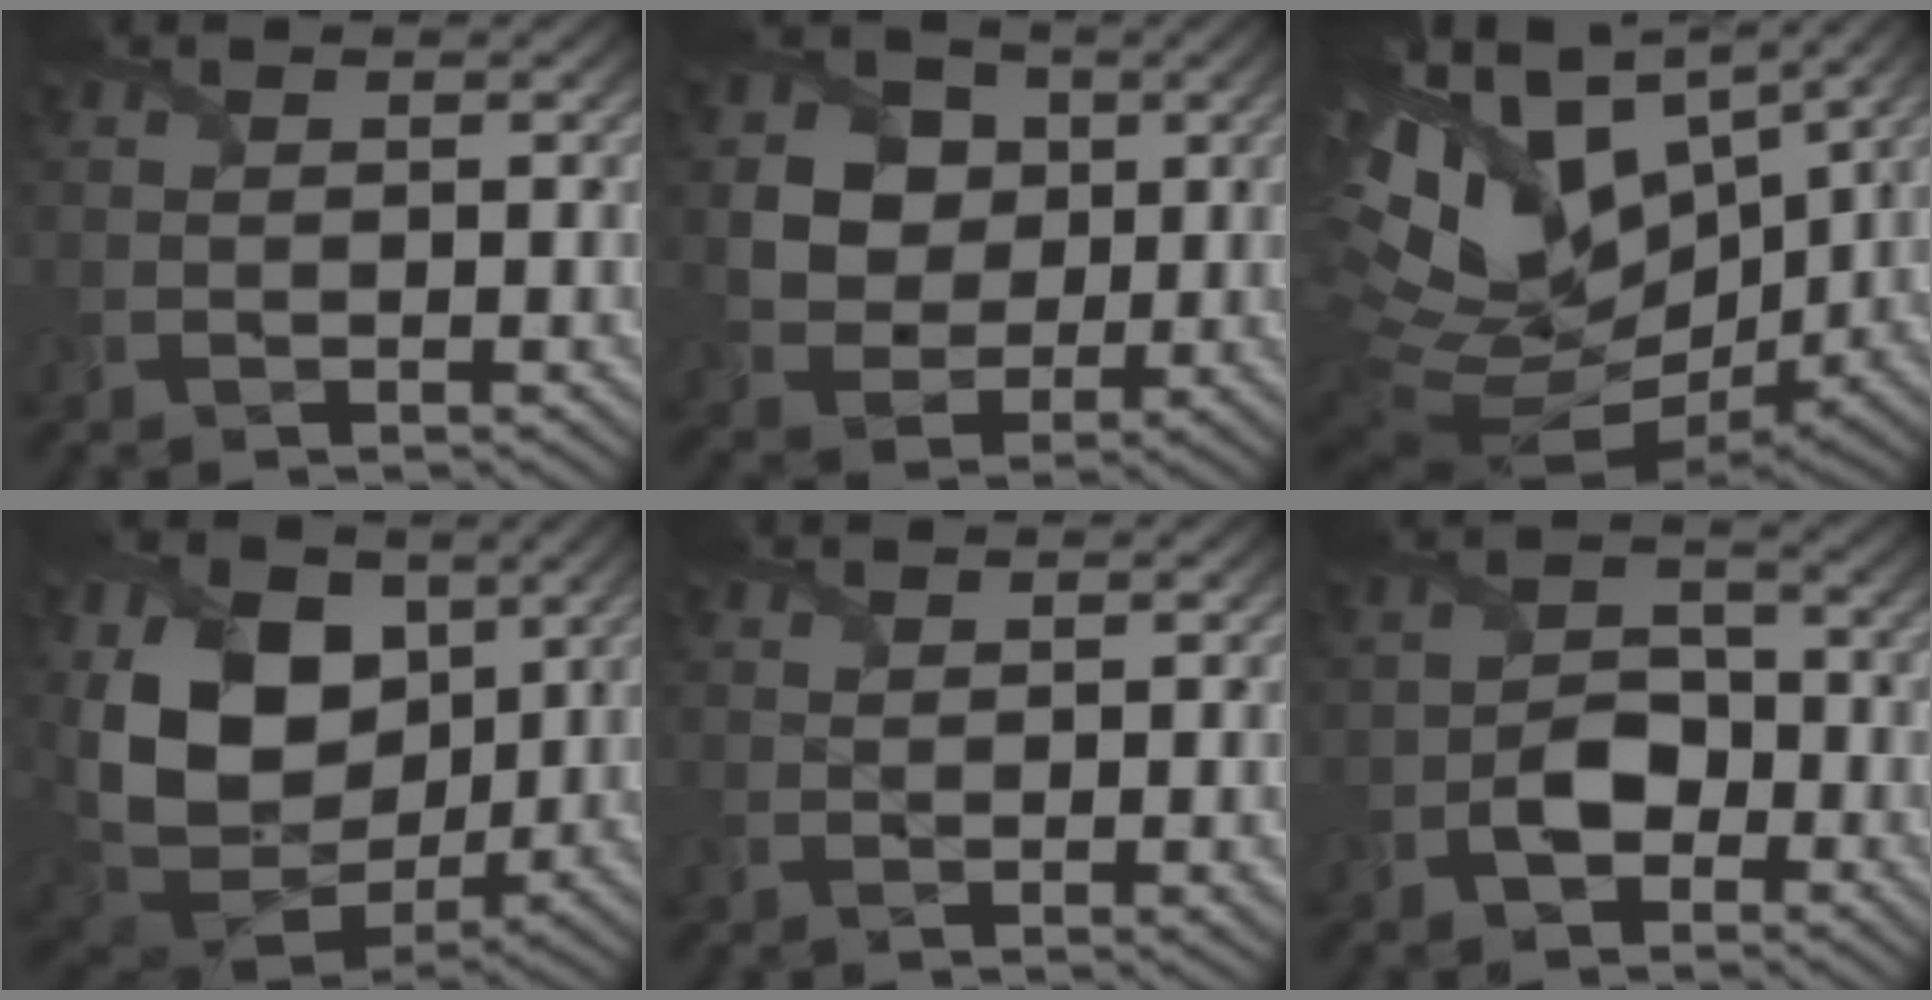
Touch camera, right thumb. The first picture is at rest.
{"total": 9.0, "force": [2.5, 7.6, 4.1], "torque": [-0.119, 0.010, 0.042]}
{"total": 19.3, "force": [5.6, 11.5, 14.5], "torque": [-0.309, 0.018, 0.130]}
{"total": 17.4, "force": [3.5, 12.5, 11.6], "torque": [-0.256, -0.005, 0.079]}
{"total": 1.3, "force": [0.9, 0.4, 0.8], "torque": [-0.014, 0.001, 0.020]}
{"total": 4.6, "force": [-2.2, 3.1, 2.7], "torque": [-0.048, 0.005, -0.045]}